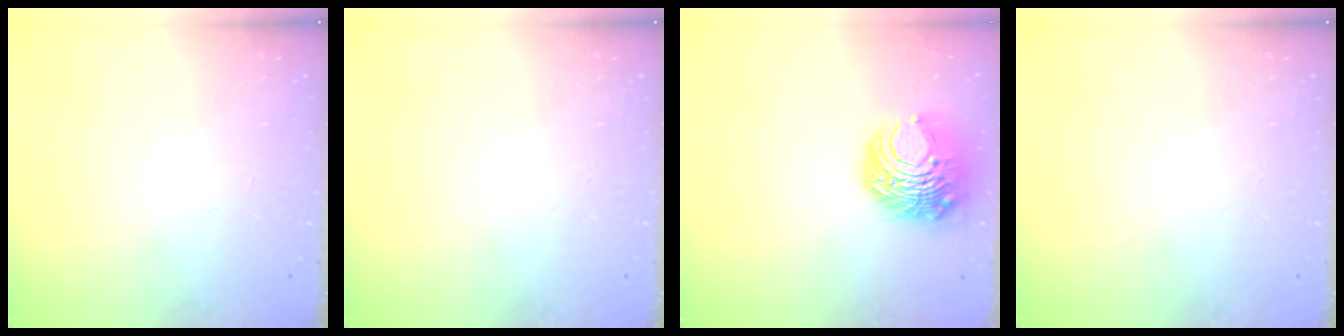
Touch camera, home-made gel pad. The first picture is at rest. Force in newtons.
{"total": 0.0}
{"total": 10.4, "press": 10.4, "slide": 0.6}
{"total": 0.0}